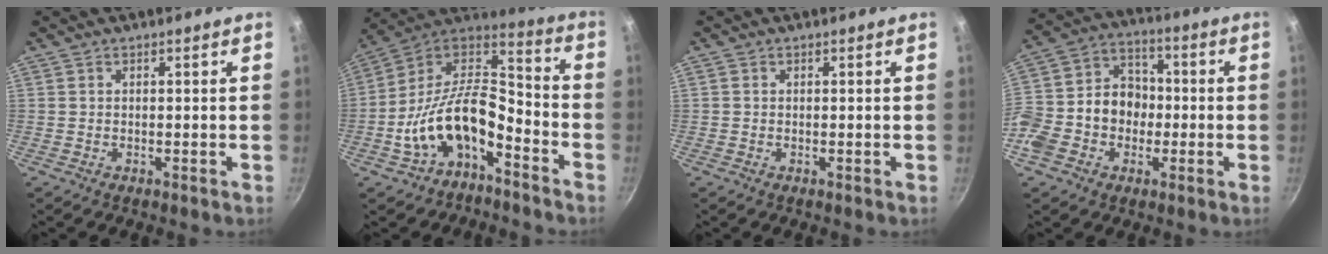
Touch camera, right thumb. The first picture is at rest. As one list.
[{"total": 16.6, "force": [-7.2, 8.9, 12.0], "torque": [-0.197, 0.081, -0.141]}, {"total": 0.0}, {"total": 16.2, "force": [-3.5, 13.3, 8.5], "torque": [-0.137, 0.049, -0.073]}]